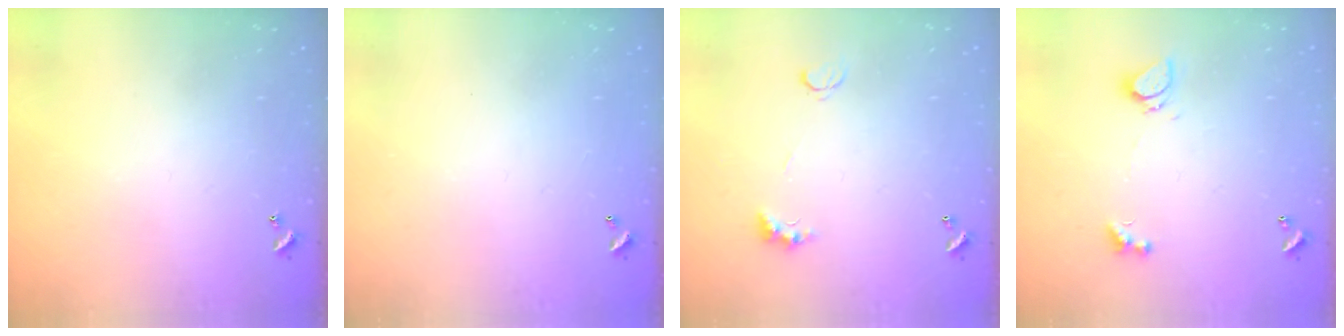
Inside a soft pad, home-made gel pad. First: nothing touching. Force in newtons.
{"total": 2.9, "press": 2.9, "slide": 0.1}
{"total": 4.0, "press": 3.9, "slide": 0.8}
{"total": 2.1, "press": 2.0, "slide": 0.6}